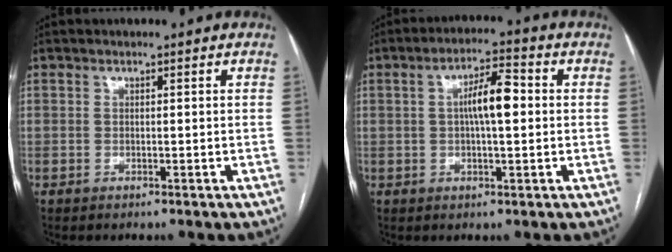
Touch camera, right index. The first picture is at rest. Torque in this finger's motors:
{"motor_torque": [1.16, 0.02, 0.58, 0.14]}